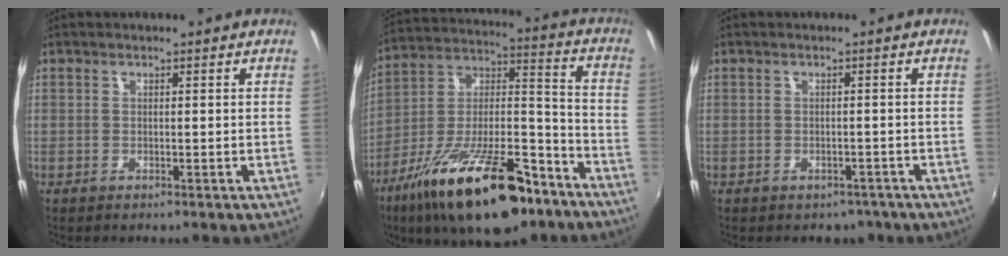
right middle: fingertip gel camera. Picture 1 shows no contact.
{"total": 25.5, "force": [-15.7, 9.4, 17.7], "torque": [-0.306, -0.015, -0.249]}
{"total": 4.0, "force": [-2.8, 2.7, 1.1], "torque": [-0.023, -0.005, -0.030]}